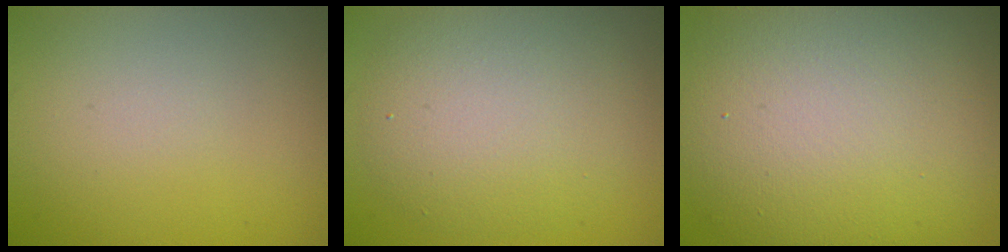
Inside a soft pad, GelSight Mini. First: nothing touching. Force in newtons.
{"total": 6.2, "press": 6.2, "slide": 0.7}
{"total": 14.4, "press": 14.4, "slide": 0.5}